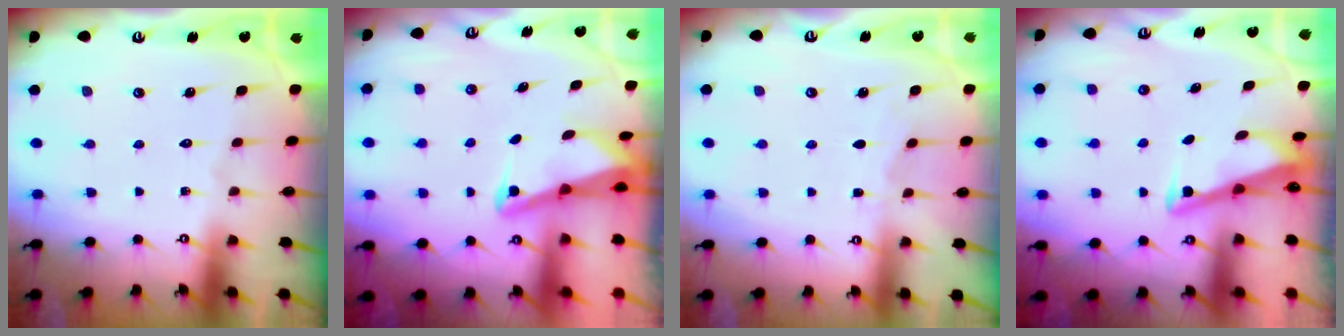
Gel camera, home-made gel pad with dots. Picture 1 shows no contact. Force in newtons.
{"total": 2.6, "press": 2.5, "slide": 0.6}
{"total": 3.1, "press": 3.1, "slide": 0.4}
{"total": 3.4, "press": 3.4, "slide": 0.4}